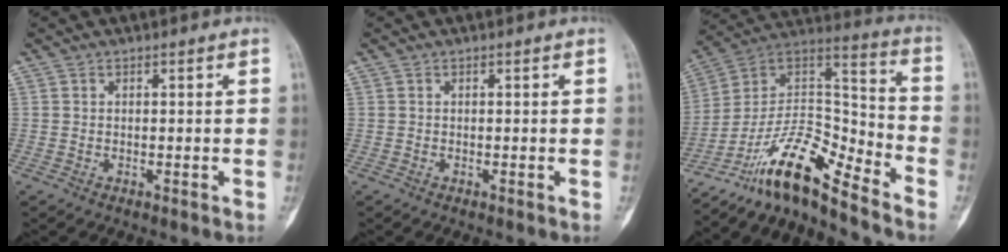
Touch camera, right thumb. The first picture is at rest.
{"total": 0.0}
{"total": 15.1, "force": [-12.3, 3.1, 8.2], "torque": [-0.138, 0.114, -0.226]}